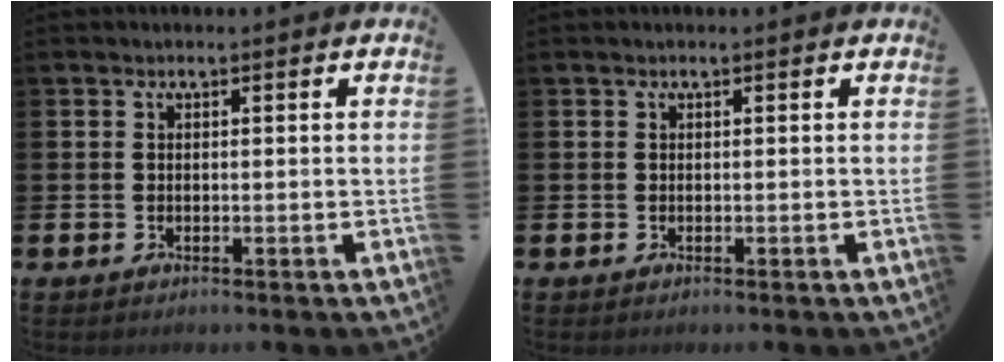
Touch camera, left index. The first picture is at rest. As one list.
[{"total": 0.0}]